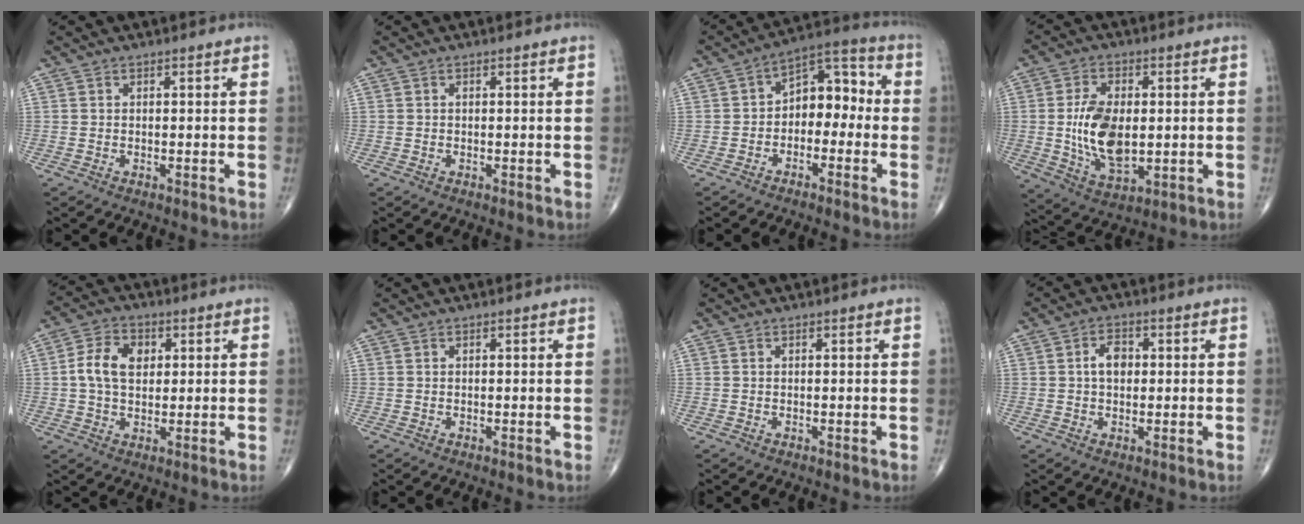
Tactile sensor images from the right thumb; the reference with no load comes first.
{"total": 0.0}
{"total": 9.6, "force": [-1.4, 6.3, 7.0], "torque": [-0.066, 0.048, -0.040]}
{"total": 12.7, "force": [0.0, 7.1, 10.6], "torque": [-0.187, -0.010, 0.009]}
{"total": 8.1, "force": [1.2, 5.6, 5.7], "torque": [-0.095, 0.010, 0.017]}
{"total": 0.0}
{"total": 0.0}
{"total": 4.4, "force": [0.5, 2.9, 3.2], "torque": [-0.048, 0.009, 0.005]}